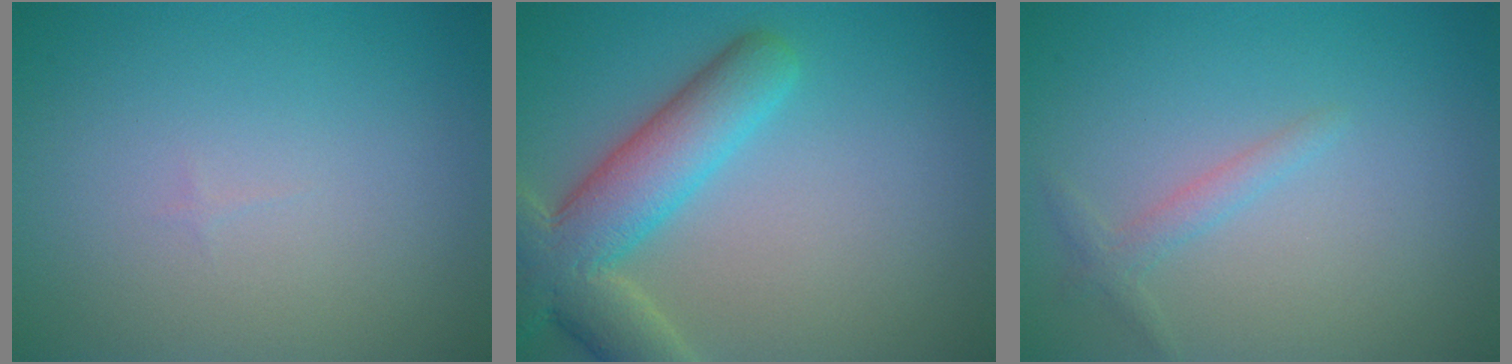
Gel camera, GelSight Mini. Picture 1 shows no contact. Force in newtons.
{"total": 7.5, "press": 7.4, "slide": 0.6}
{"total": 1.4, "press": 1.4, "slide": 0.1}